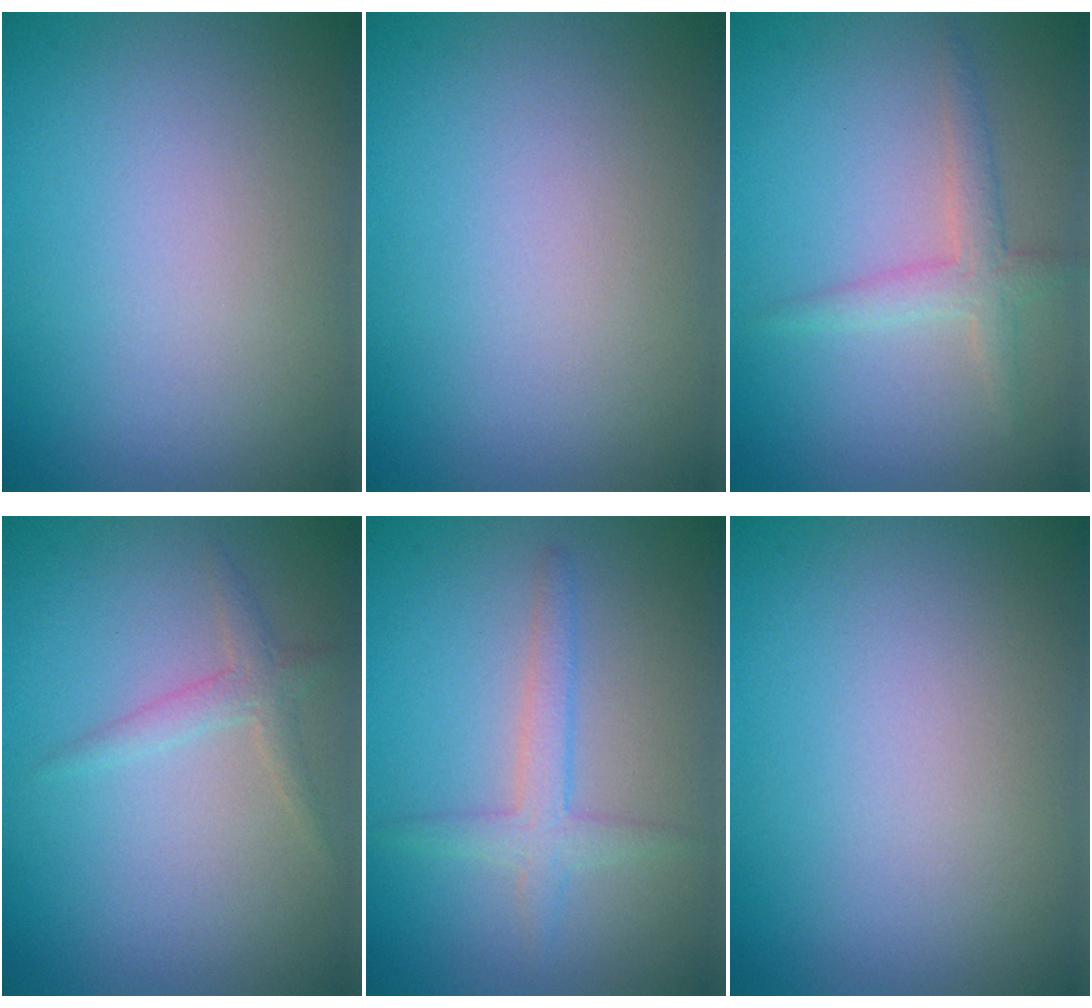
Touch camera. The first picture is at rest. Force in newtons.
{"total": 0.0}
{"total": 2.2, "press": 2.2, "slide": 0.0}
{"total": 1.4, "press": 1.4, "slide": 0.0}
{"total": 2.3, "press": 2.3, "slide": 0.1}
{"total": 0.0}